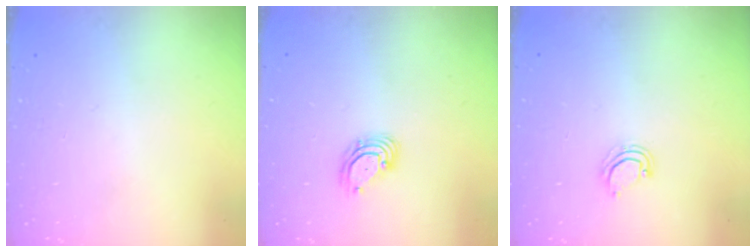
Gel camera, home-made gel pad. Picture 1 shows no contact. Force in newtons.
{"total": 3.7, "press": 3.7, "slide": 0.1}
{"total": 2.2, "press": 2.2, "slide": 0.1}